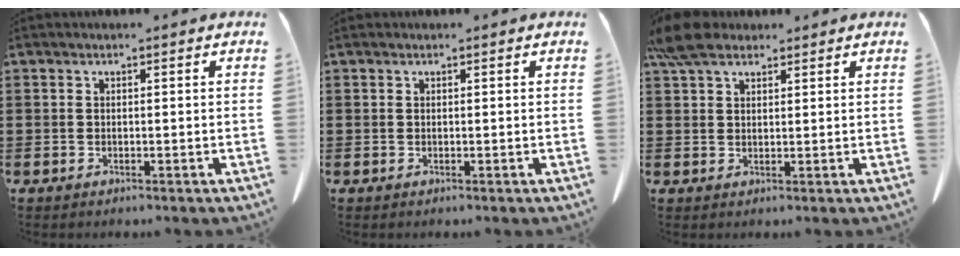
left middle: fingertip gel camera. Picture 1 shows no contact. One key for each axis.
{"total": 0.0}
{"total": 5.6, "fx": 4.3, "fy": 2.5, "fz": 2.6, "tx": -0.065, "ty": 0.004, "tz": 0.083}